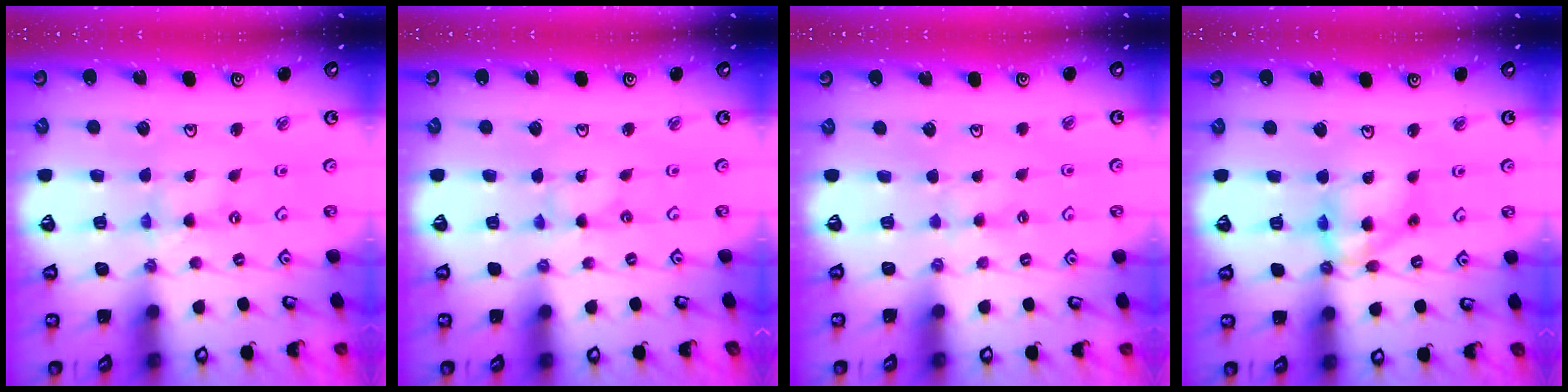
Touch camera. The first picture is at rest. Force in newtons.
{"total": 0.0}
{"total": 1.9, "press": 1.9, "slide": 0.3}
{"total": 12.6, "press": 12.5, "slide": 1.2}